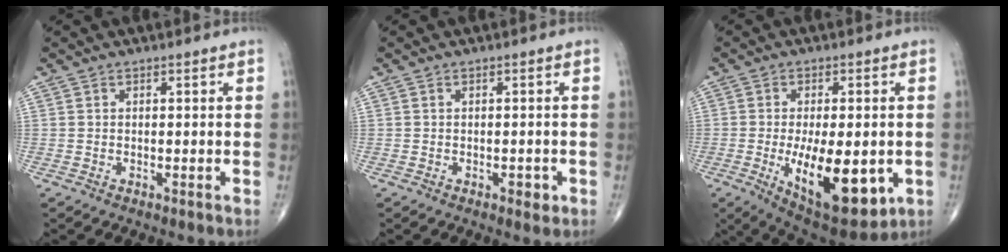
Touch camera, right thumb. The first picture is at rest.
{"total": 1.9, "force": [-0.7, 1.0, 1.4], "torque": [-0.014, 0.000, -0.008]}
{"total": 17.3, "force": [-3.8, 7.4, 15.1], "torque": [-0.227, -0.022, -0.038]}